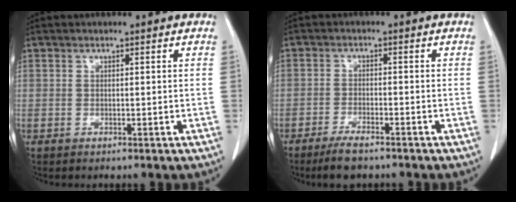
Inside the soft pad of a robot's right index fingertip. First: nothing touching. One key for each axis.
{"total": 4.6, "fx": -3.6, "fy": 0.9, "fz": 2.6, "tx": -0.054, "ty": -0.007, "tz": -0.063}